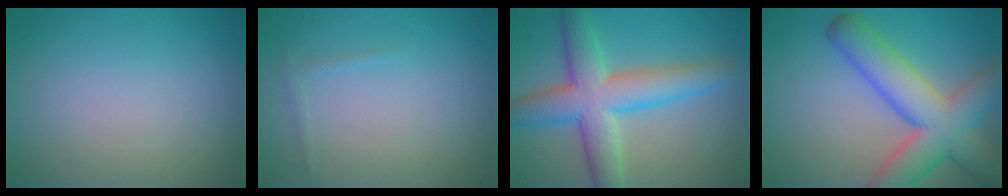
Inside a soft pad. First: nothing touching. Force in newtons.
{"total": 0.6, "press": 0.6, "slide": 0.1}
{"total": 7.9, "press": 7.9, "slide": 0.3}
{"total": 9.6, "press": 9.6, "slide": 0.5}